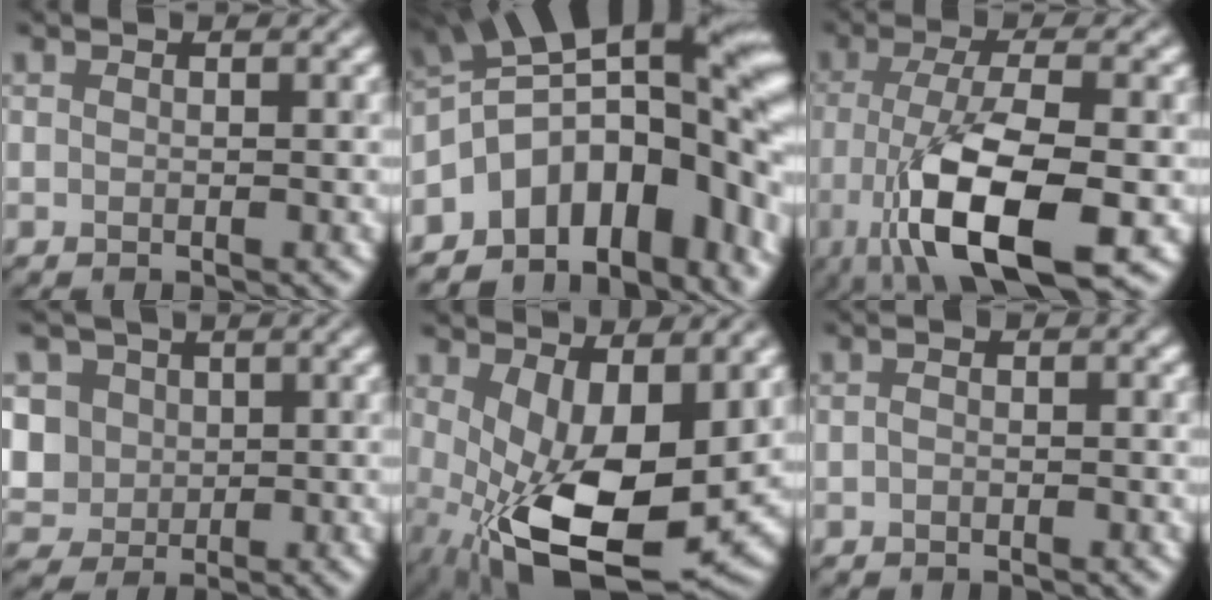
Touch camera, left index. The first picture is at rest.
{"total": 13.9, "force": [-3.9, 8.3, 10.4], "torque": [-0.144, 0.016, -0.070]}
{"total": 10.9, "force": [-3.8, 3.3, 9.6], "torque": [-0.179, -0.011, -0.066]}
{"total": 6.9, "force": [1.4, 6.0, 3.1], "torque": [-0.069, 0.019, 0.013]}
{"total": 12.4, "force": [-1.1, 5.8, 10.9], "torque": [-0.199, -0.037, -0.002]}
{"total": 1.1, "force": [-0.2, 0.5, 0.9], "torque": [-0.018, 0.000, -0.008]}